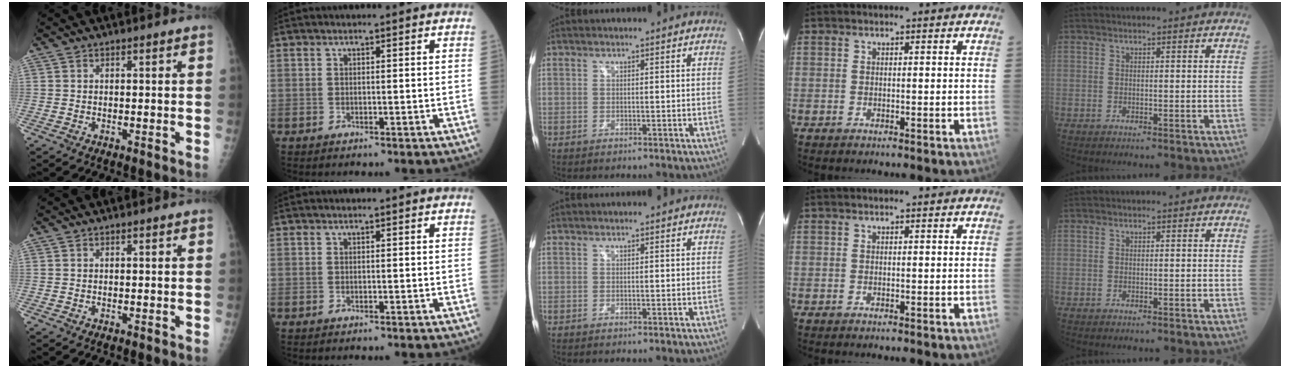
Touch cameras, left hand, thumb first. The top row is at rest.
{}